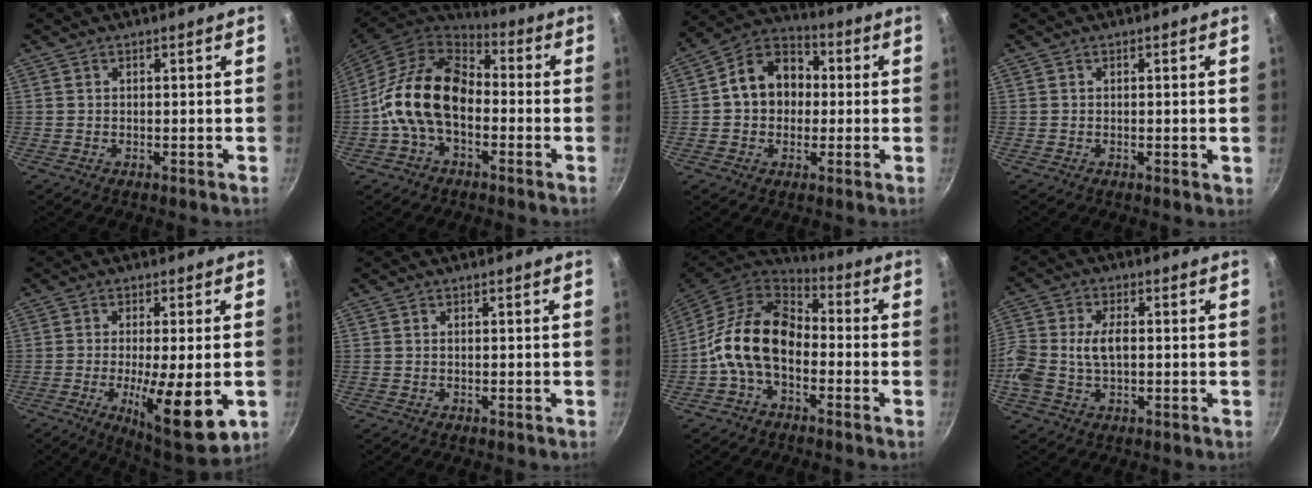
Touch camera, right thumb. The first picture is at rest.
{"total": 15.9, "force": [-2.1, 10.8, 11.5], "torque": [-0.181, 0.040, -0.056]}
{"total": 12.4, "force": [0.7, 10.0, 7.3], "torque": [-0.081, 0.028, -0.010]}
{"total": 1.2, "force": [-0.1, 0.4, 1.1], "torque": [-0.014, 0.001, -0.002]}
{"total": 14.6, "force": [-3.4, 3.8, 13.7], "torque": [-0.205, -0.009, -0.046]}
{"total": 0.0}
{"total": 14.1, "force": [-2.5, 9.5, 10.2], "torque": [-0.161, 0.040, -0.066]}
{"total": 9.8, "force": [-0.4, 6.1, 7.7], "torque": [-0.160, 0.022, -0.019]}